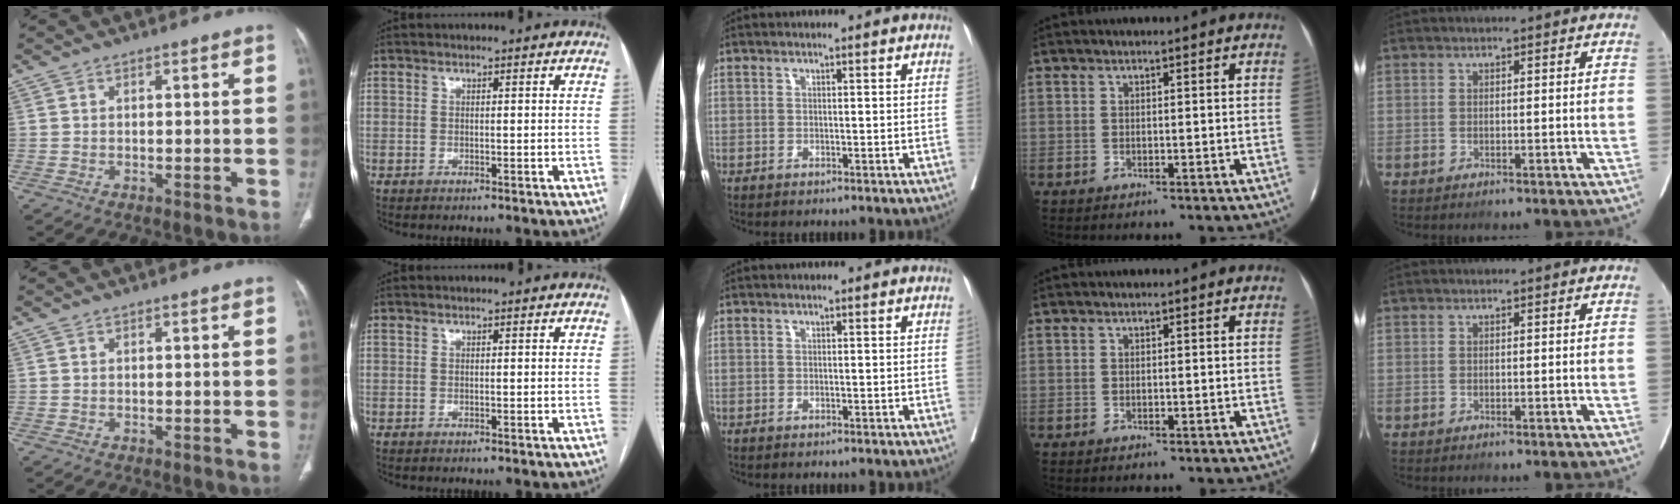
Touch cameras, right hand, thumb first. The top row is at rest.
{}